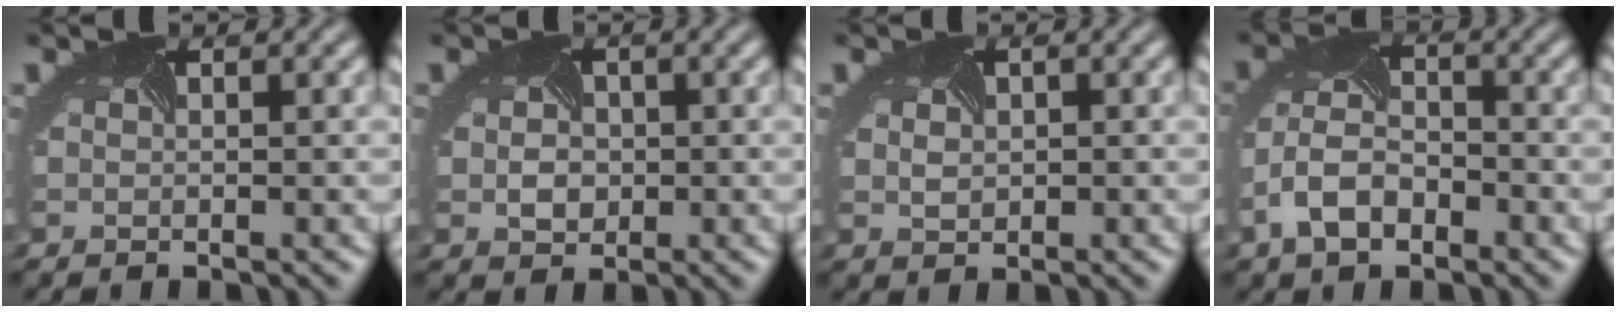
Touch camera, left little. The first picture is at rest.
{"total": 1.9, "force": [-0.2, 1.6, 1.0], "torque": [-0.022, 0.000, -0.006]}
{"total": 1.4, "force": [0.1, 1.2, 0.7], "torque": [-0.015, 0.005, 0.011]}
{"total": 5.4, "force": [-2.7, 3.2, 3.4], "torque": [-0.080, 0.000, -0.058]}